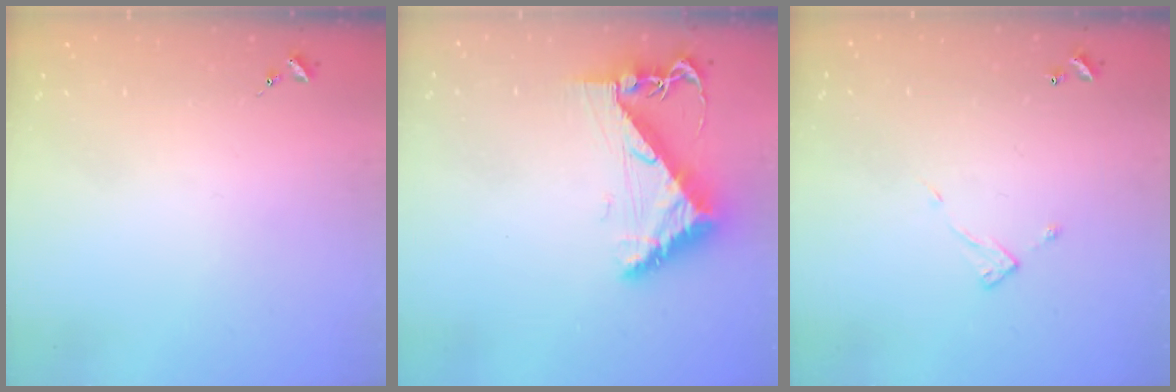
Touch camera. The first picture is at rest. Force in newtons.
{"total": 8.3, "press": 8.2, "slide": 1.0}
{"total": 4.7, "press": 4.7, "slide": 0.3}